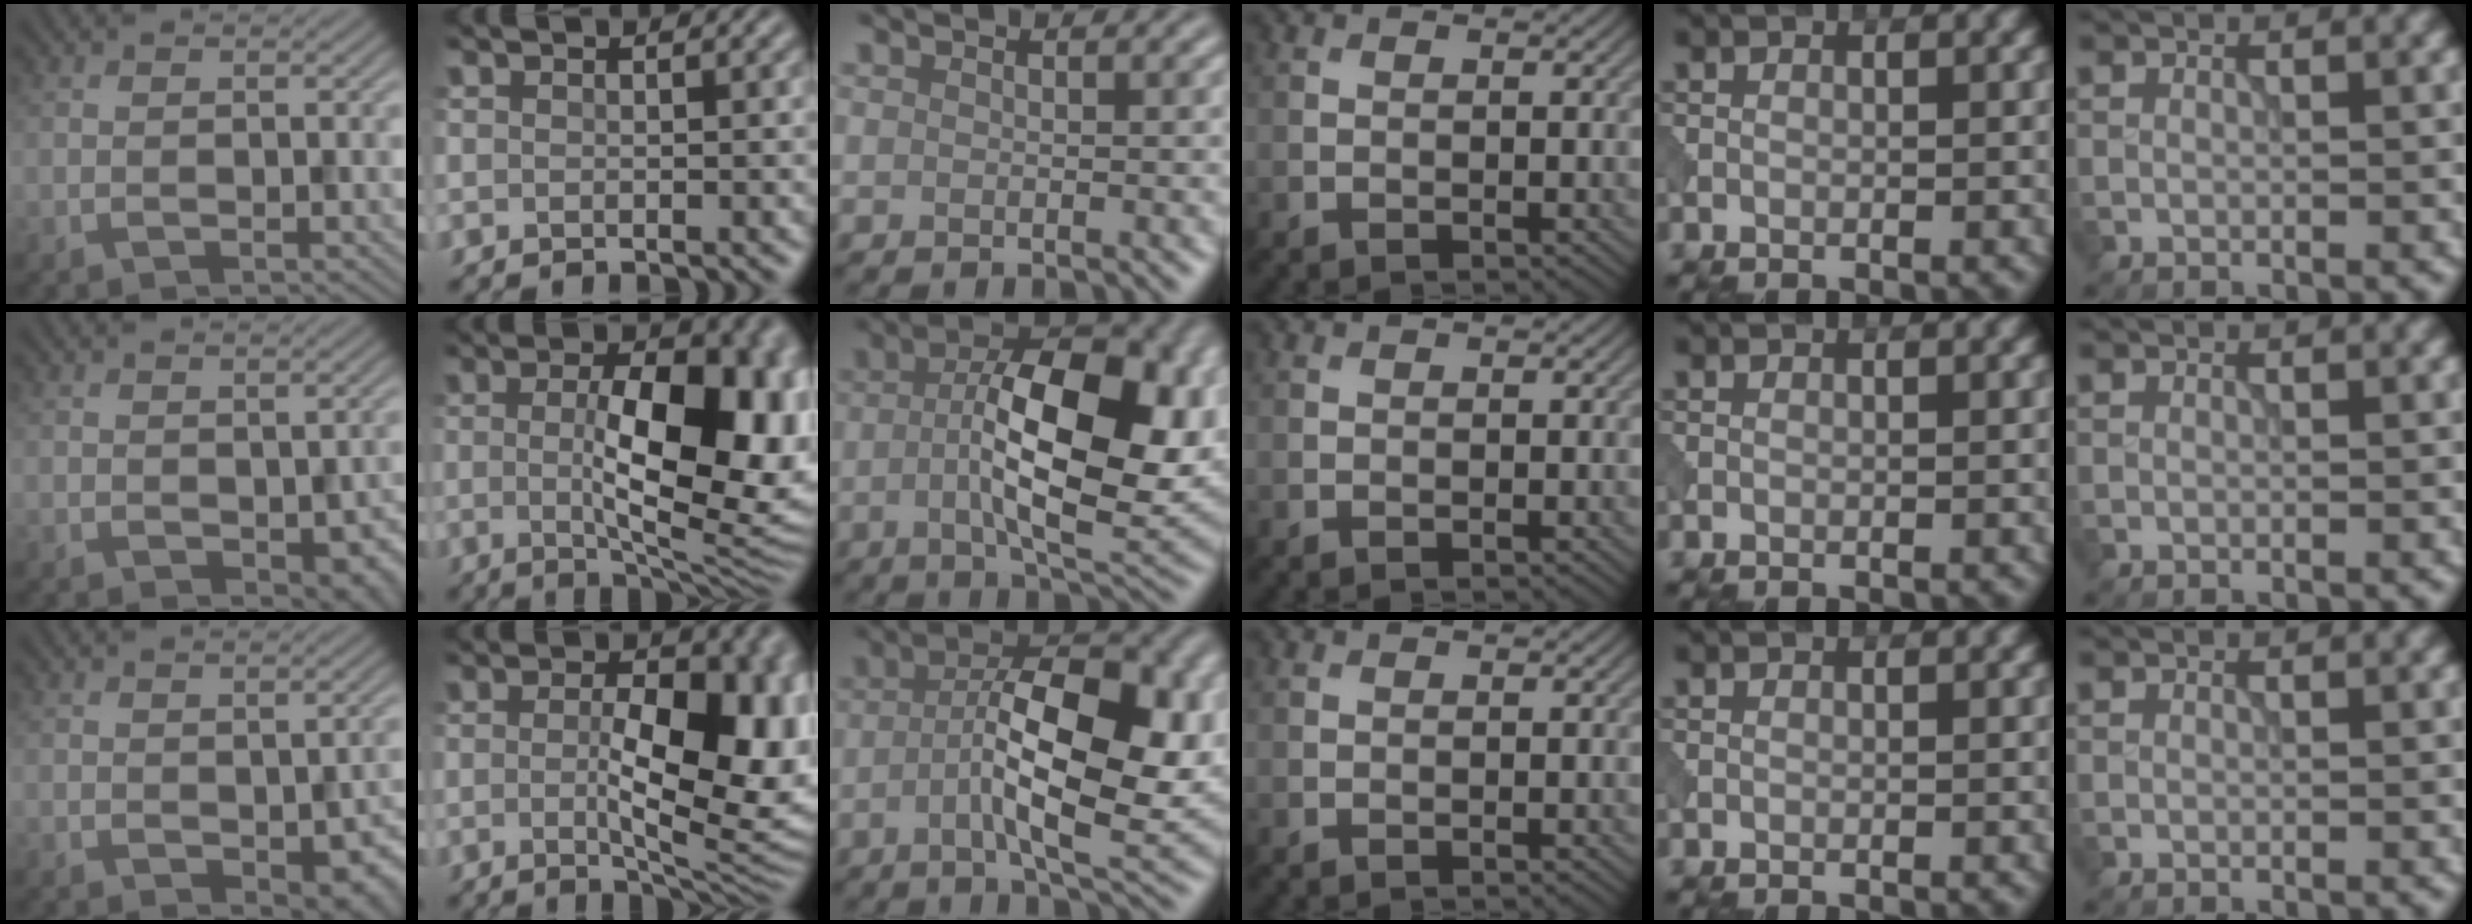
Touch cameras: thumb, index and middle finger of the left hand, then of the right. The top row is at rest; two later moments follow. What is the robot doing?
{"motion": "pour", "object": "beaker"}